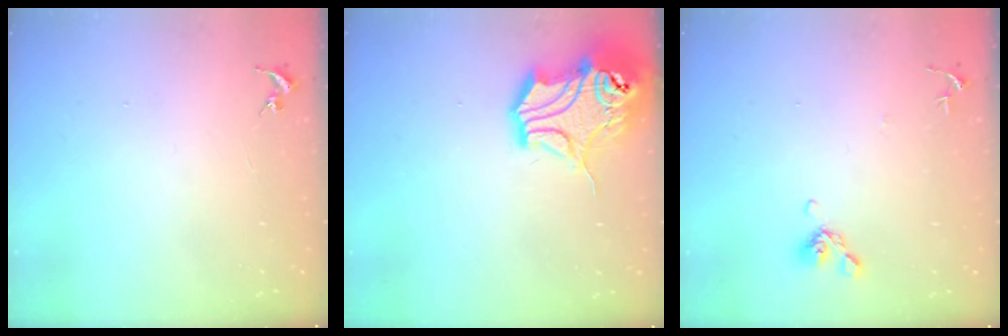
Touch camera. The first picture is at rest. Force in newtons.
{"total": 16.3, "press": 16.2, "slide": 2.2}
{"total": 7.9, "press": 7.5, "slide": 2.4}